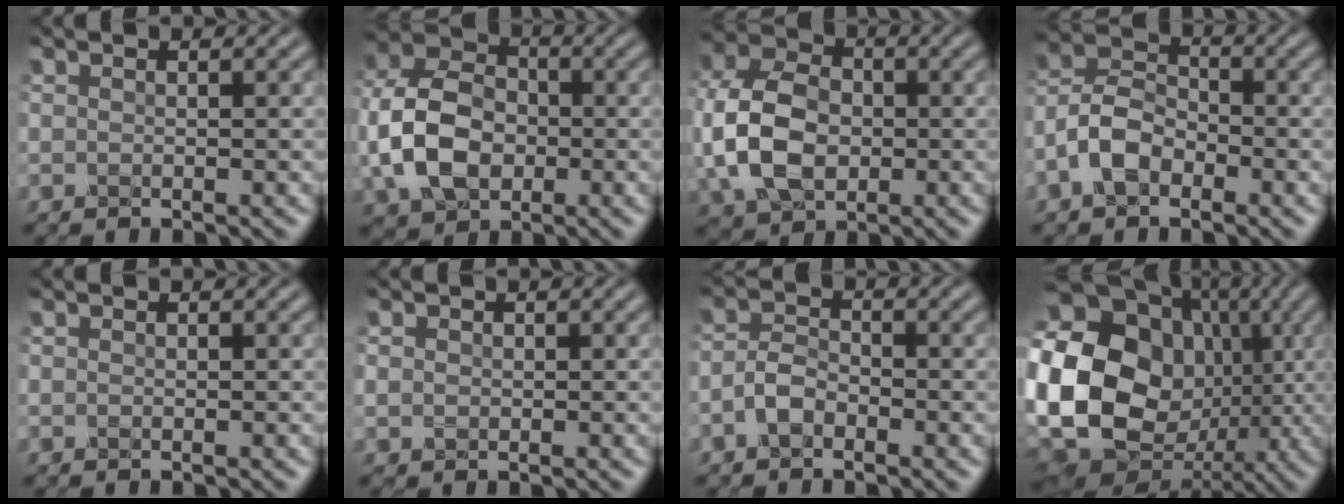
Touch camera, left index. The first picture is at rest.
{"total": 8.1, "force": [-1.2, 5.9, 5.5], "torque": [-0.127, 0.009, -0.034]}
{"total": 8.6, "force": [-0.7, 6.1, 6.1], "torque": [-0.147, 0.011, -0.023]}
{"total": 4.3, "force": [-2.2, 2.6, 2.7], "torque": [-0.058, 0.012, -0.051]}
{"total": 0.0}
{"total": 2.1, "force": [0.8, 1.8, 0.7], "torque": [0.003, 0.021, -0.008]}
{"total": 1.9, "force": [-1.2, 0.9, 1.2], "torque": [-0.027, 0.011, -0.030]}
{"total": 21.6, "force": [0.5, 18.0, 11.9], "torque": [-0.263, -0.009, -0.033]}